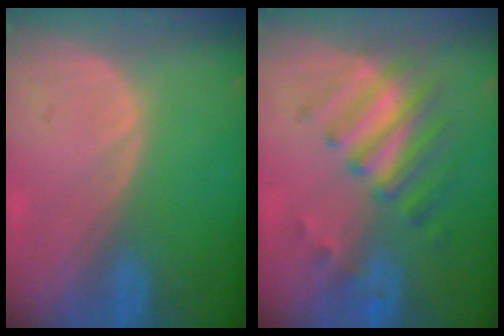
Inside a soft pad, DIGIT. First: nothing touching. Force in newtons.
{"total": 7.8, "press": 7.0, "slide": 3.5}